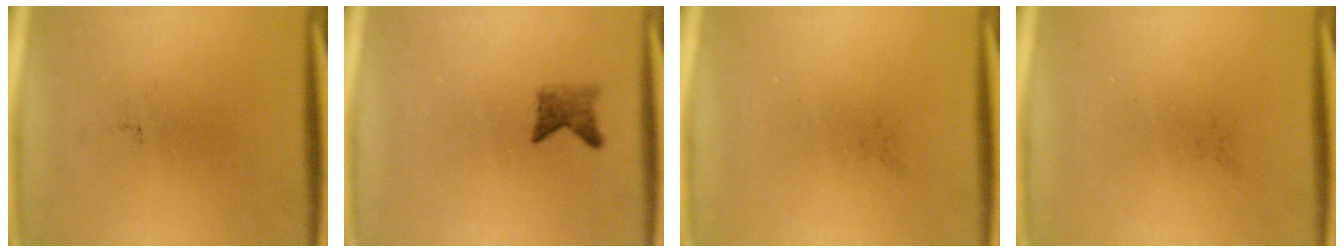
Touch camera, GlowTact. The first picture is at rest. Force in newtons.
{"total": 2.0}
{"total": 0.0}
{"total": 0.0}